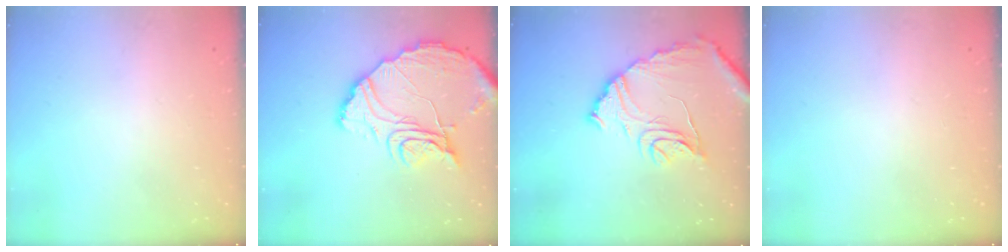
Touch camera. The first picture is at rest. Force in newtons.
{"total": 15.8, "press": 15.7, "slide": 1.4}
{"total": 13.6, "press": 13.5, "slide": 1.2}
{"total": 0.0}